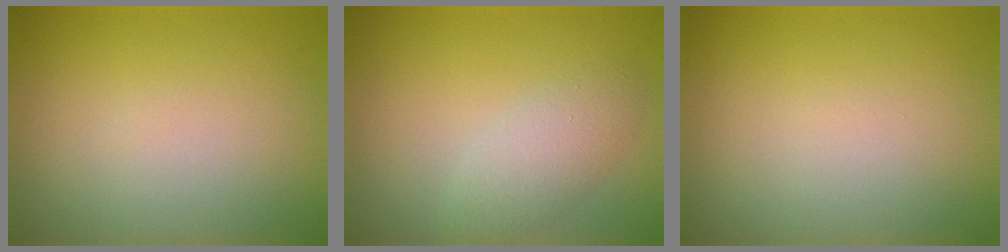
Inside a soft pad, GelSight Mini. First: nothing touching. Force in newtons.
{"total": 2.8, "press": 2.8, "slide": 0.1}
{"total": 0.0}